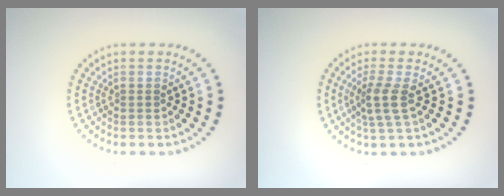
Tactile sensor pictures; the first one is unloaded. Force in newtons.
{"total": 2.4, "press": 1.8, "slide": 1.6}